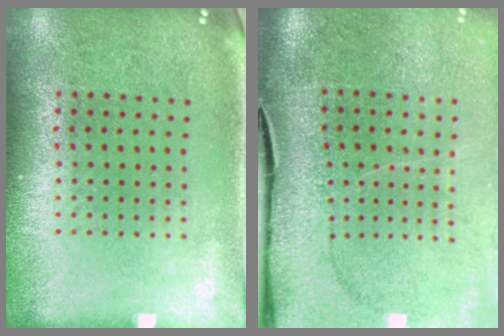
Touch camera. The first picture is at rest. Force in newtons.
{"total": 3.9, "press": 3.2, "slide": 2.3}